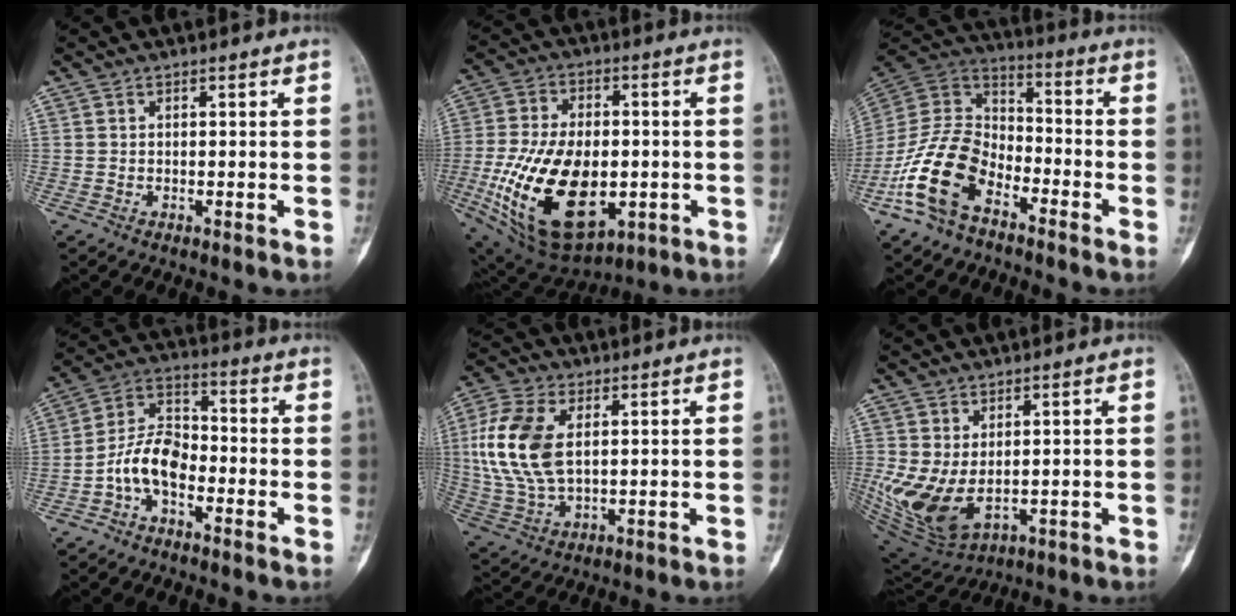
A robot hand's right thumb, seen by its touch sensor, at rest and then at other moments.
{"total": 23.9, "force": [-4.7, 14.0, 18.9], "torque": [-0.336, -0.003, -0.054]}
{"total": 16.1, "force": [-8.6, 9.4, 9.9], "torque": [-0.185, 0.066, -0.174]}
{"total": 8.9, "force": [-3.6, 5.1, 6.4], "torque": [-0.113, 0.044, -0.081]}
{"total": 14.3, "force": [2.6, 8.1, 11.5], "torque": [-0.252, 0.000, 0.051]}
{"total": 11.0, "force": [-0.2, 6.5, 8.8], "torque": [-0.175, -0.010, 0.025]}